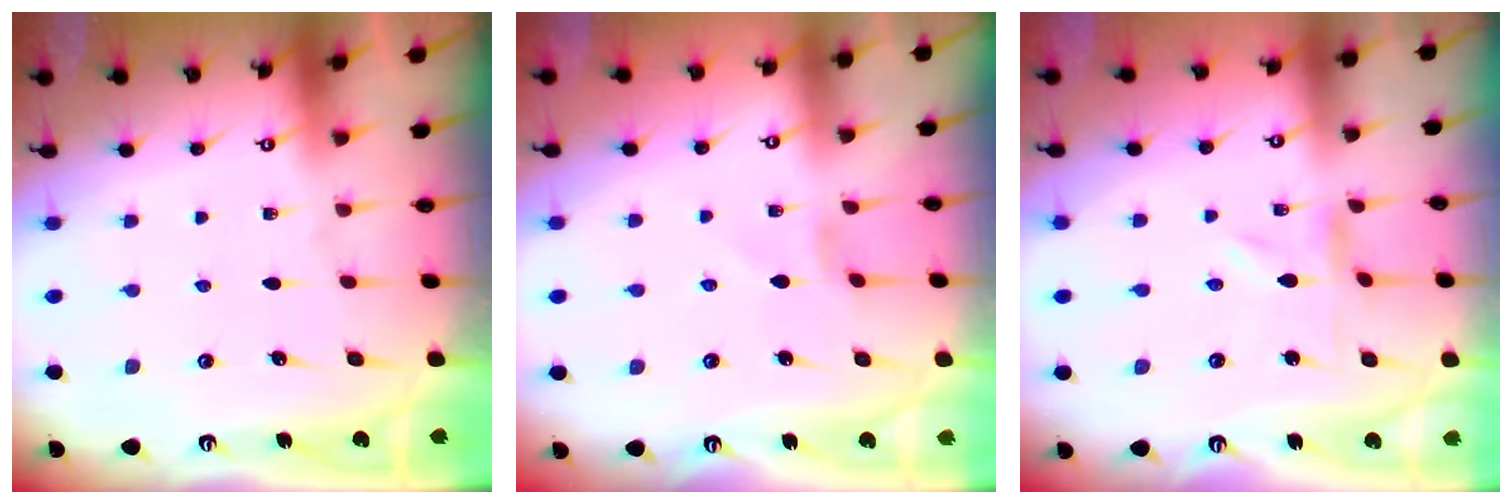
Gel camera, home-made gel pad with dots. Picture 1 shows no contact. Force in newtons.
{"total": 1.2, "press": 1.2, "slide": 0.3}
{"total": 0.0}